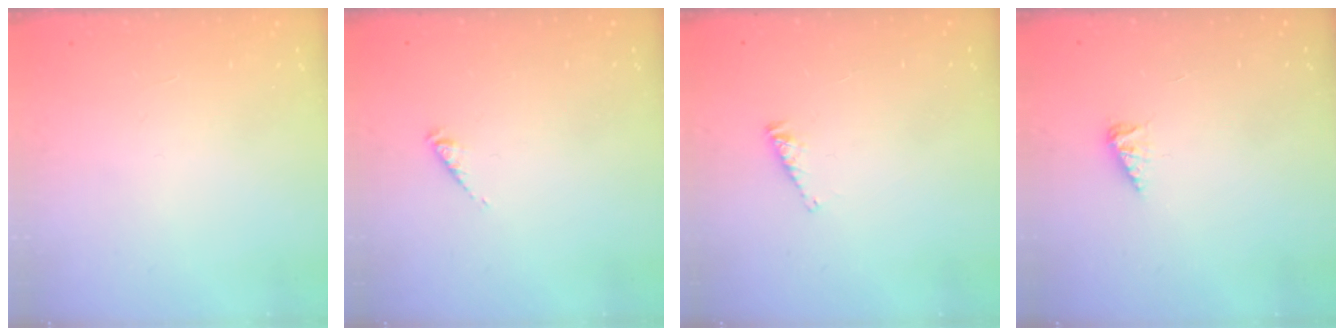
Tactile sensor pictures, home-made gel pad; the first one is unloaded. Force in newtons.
{"total": 1.1, "press": 1.0, "slide": 0.2}
{"total": 2.4, "press": 2.4, "slide": 0.4}
{"total": 3.3, "press": 3.3, "slide": 0.4}